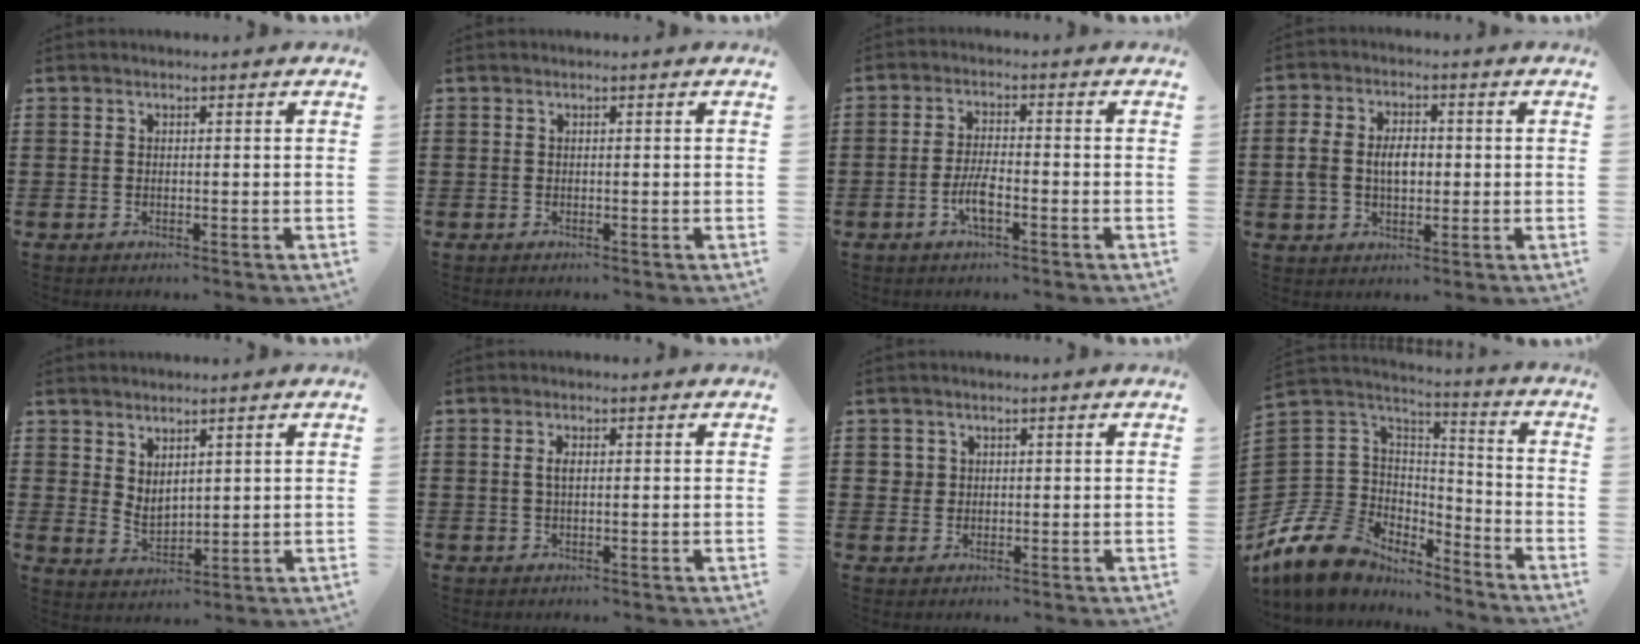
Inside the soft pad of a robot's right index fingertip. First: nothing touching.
{"total": 0.0}
{"total": 4.4, "force": [-1.8, 1.2, 3.8], "torque": [-0.092, -0.005, -0.042]}
{"total": 5.2, "force": [-0.1, 3.4, 4.0], "torque": [-0.082, 0.007, -0.008]}
{"total": 3.1, "force": [2.5, 1.5, 0.9], "torque": [-0.026, -0.003, 0.048]}
{"total": 1.9, "force": [0.3, 0.8, 1.7], "torque": [-0.035, 0.005, 0.003]}
{"total": 2.0, "force": [0.5, 1.9, 0.4], "torque": [-0.017, 0.010, 0.008]}
{"total": 12.3, "force": [-8.3, 8.3, 3.7], "torque": [-0.124, 0.017, -0.160]}